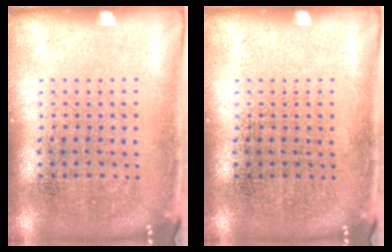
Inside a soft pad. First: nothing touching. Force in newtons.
{"total": 0.0}